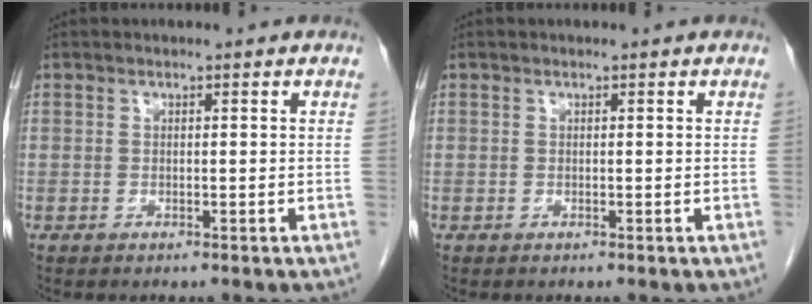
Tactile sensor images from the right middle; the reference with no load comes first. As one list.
[{"total": 0.0}]